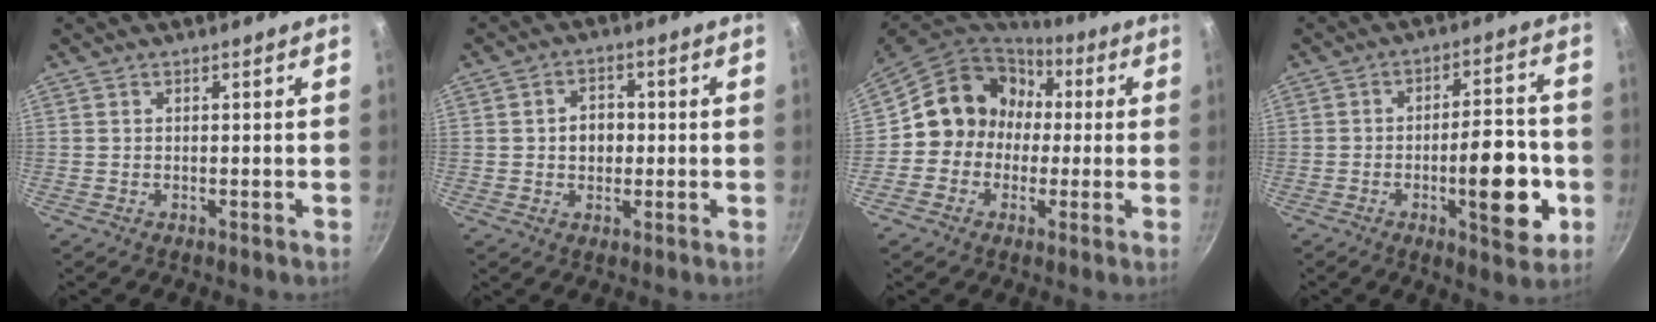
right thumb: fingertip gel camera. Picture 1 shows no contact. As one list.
[{"total": 4.8, "force": [-0.1, 3.8, 2.9], "torque": [-0.019, 0.008, -0.004]}, {"total": 13.2, "force": [0.6, 12.1, 5.3], "torque": [-0.044, 0.039, -0.010]}, {"total": 14.3, "force": [-4.0, 5.3, 12.6], "torque": [-0.150, 0.023, -0.055]}]